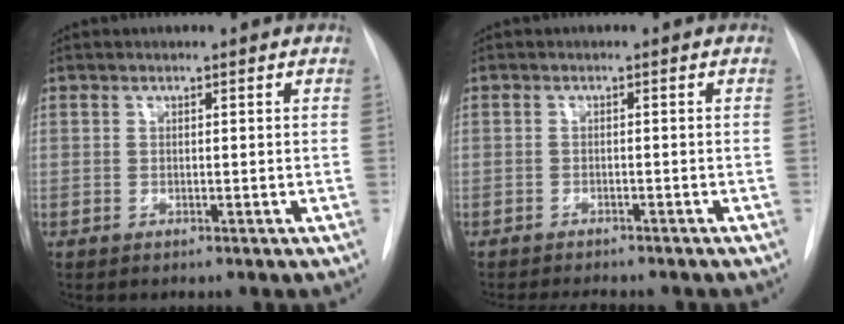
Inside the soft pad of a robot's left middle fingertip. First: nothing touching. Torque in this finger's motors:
{"motor_torque": [1.04, -1.10, 0.15, 0.05]}